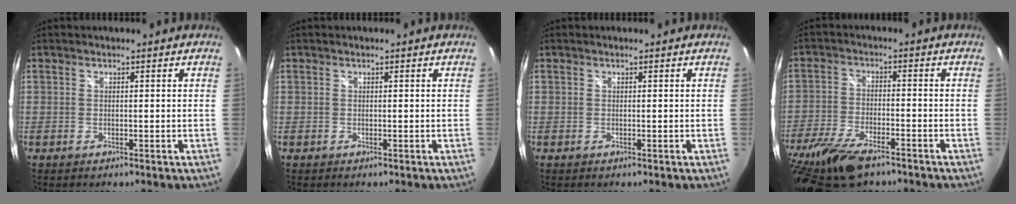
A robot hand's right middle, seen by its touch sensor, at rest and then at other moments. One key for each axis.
{"total": 0.0}
{"total": 0.0}
{"total": 16.4, "fx": -11.8, "fy": 5.9, "fz": 9.6, "tx": -0.223, "ty": -0.049, "tz": -0.215}